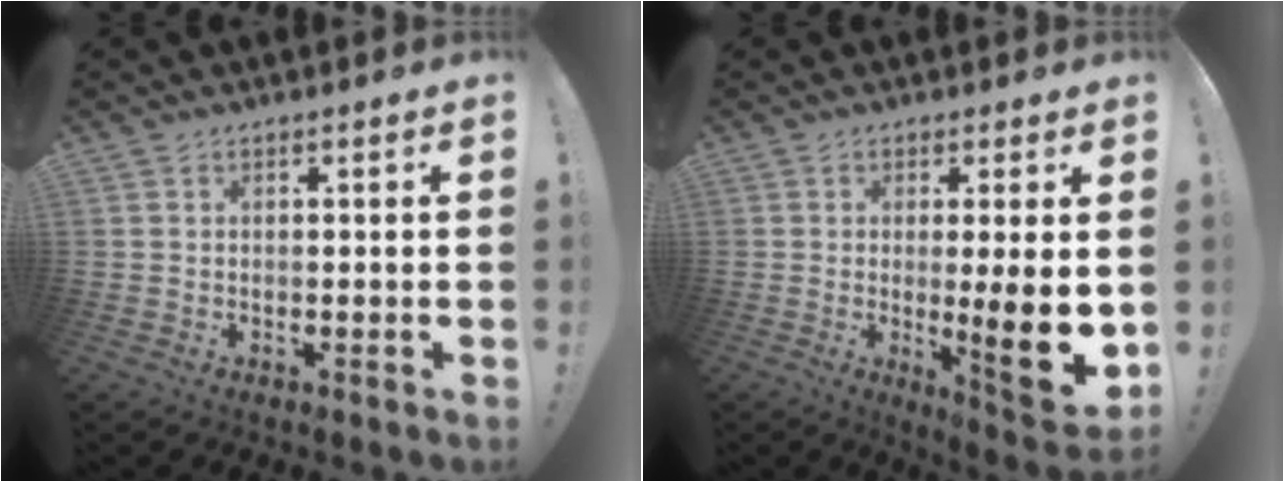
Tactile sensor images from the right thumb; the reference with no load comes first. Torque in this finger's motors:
{"motor_torque": [0.46, 0.60, 0.61, 0.47, 0.11]}